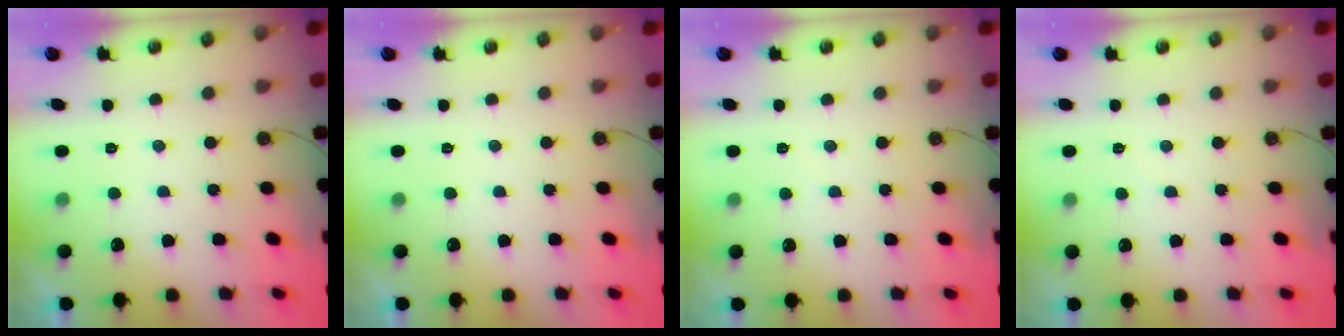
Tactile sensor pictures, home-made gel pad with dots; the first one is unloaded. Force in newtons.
{"total": 0.0}
{"total": 2.9, "press": 2.9, "slide": 0.4}
{"total": 2.3, "press": 2.3, "slide": 0.4}